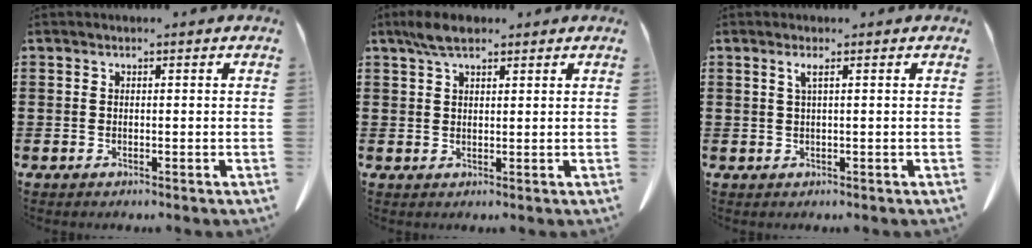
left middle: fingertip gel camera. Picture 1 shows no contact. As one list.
[{"total": 4.0, "force": [2.8, 1.6, 2.5], "torque": [-0.056, 0.006, 0.053]}, {"total": 1.4, "force": [0.5, -0.1, 1.3], "torque": [-0.026, -0.003, 0.009]}]